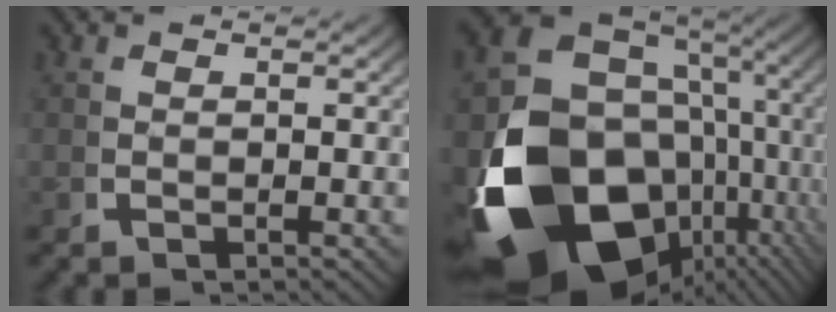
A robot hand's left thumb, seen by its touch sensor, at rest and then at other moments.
{"total": 26.4, "force": [-5.8, 18.6, 17.9], "torque": [-0.362, -0.081, -0.069]}